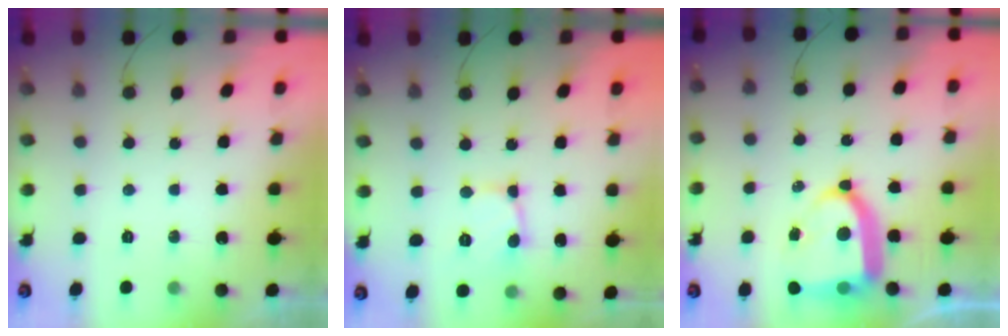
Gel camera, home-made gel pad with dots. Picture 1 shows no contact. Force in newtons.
{"total": 2.7, "press": 2.7, "slide": 0.2}
{"total": 13.2, "press": 13.1, "slide": 1.7}